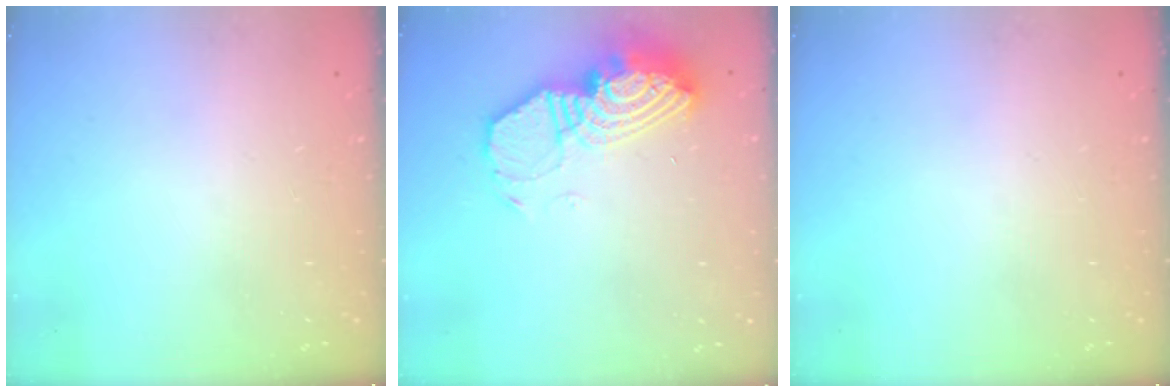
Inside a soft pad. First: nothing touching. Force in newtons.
{"total": 14.8, "press": 14.8, "slide": 1.3}
{"total": 0.0}